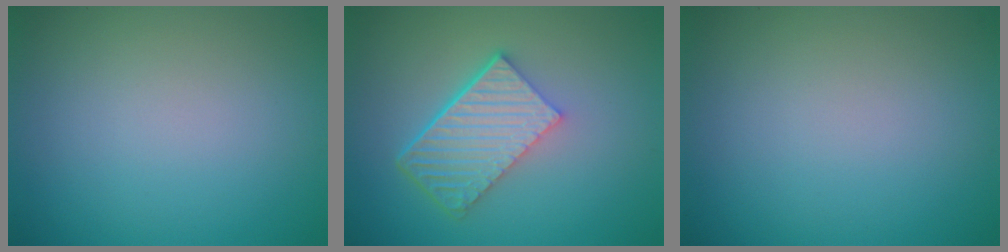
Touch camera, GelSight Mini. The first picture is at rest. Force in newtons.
{"total": 6.0, "press": 4.0, "slide": 4.4}
{"total": 0.0}